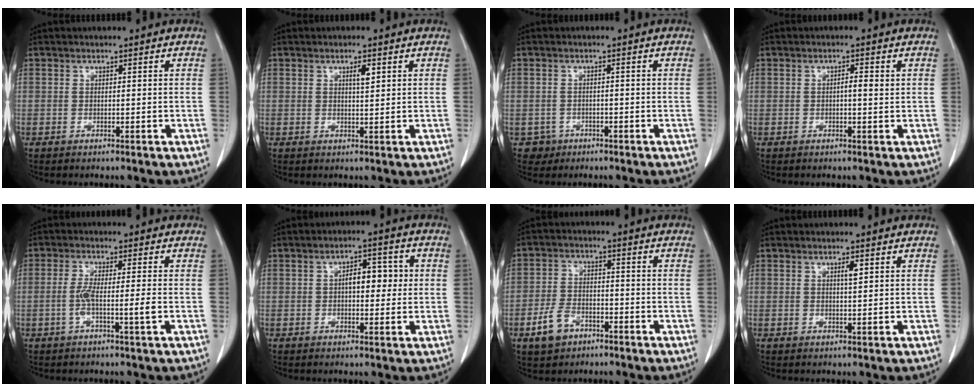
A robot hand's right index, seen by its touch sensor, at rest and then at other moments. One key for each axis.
{"total": 1.9, "fx": 0.8, "fy": 0.3, "fz": 1.6, "tx": -0.030, "ty": -0.002, "tz": 0.013}
{"total": 2.5, "fx": -1.2, "fy": 2.2, "fz": -0.3, "tx": 0.008, "ty": 0.011, "tz": -0.019}
{"total": 1.7, "fx": 0.2, "fy": 0.2, "fz": 1.7, "tx": -0.028, "ty": 0.004, "tz": 0.002}
{"total": 4.3, "fx": -1.2, "fy": -0.3, "fz": 4.1, "tx": -0.084, "ty": -0.001, "tz": -0.022}
{"total": 5.3, "fx": 0.5, "fy": 2.4, "fz": 4.7, "tx": -0.068, "ty": 0.019, "tz": 0.006}
{"total": 6.1, "fx": -3.5, "fy": 3.9, "fz": 3.2, "tx": -0.077, "ty": 0.007, "tz": -0.059}
{"total": 1.8, "fx": 0.7, "fy": 0.8, "fz": 1.4, "tx": -0.023, "ty": -0.002, "tz": 0.011}